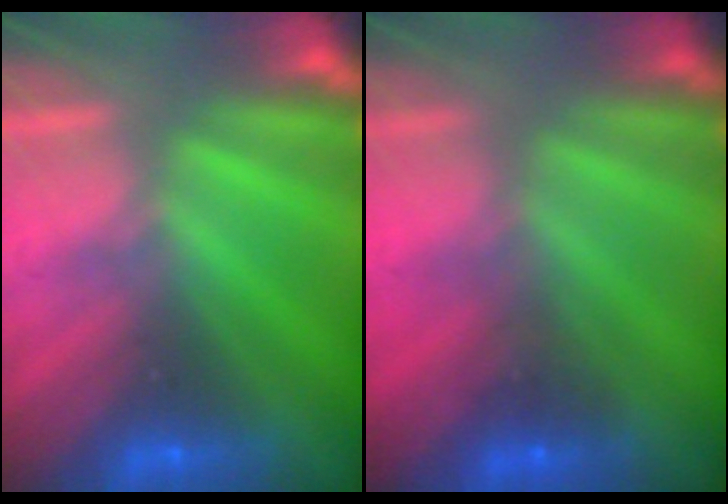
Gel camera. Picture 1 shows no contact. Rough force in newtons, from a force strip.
{"total": 1.2}